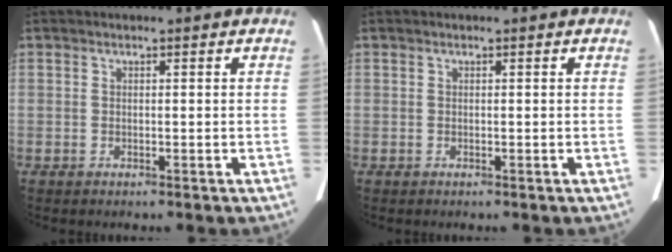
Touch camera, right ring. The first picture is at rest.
{"total": 0.0}